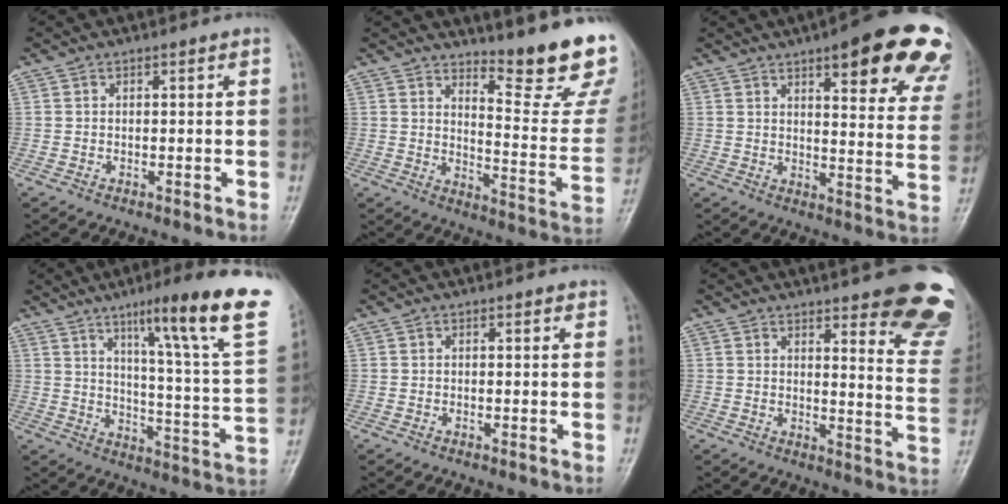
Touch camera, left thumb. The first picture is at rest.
{"total": 16.0, "force": [13.0, 1.7, 9.2], "torque": [-0.101, -0.144, 0.176]}
{"total": 23.3, "force": [14.5, 6.4, 17.1], "torque": [-0.177, -0.049, 0.167]}
{"total": 24.3, "force": [13.5, 2.4, 20.0], "torque": [-0.269, -0.052, 0.192]}
{"total": 1.0, "force": [0.7, 0.4, 0.6], "torque": [-0.009, -0.002, 0.006]}
{"total": 20.1, "force": [14.6, 4.7, 12.9], "torque": [-0.126, -0.093, 0.163]}